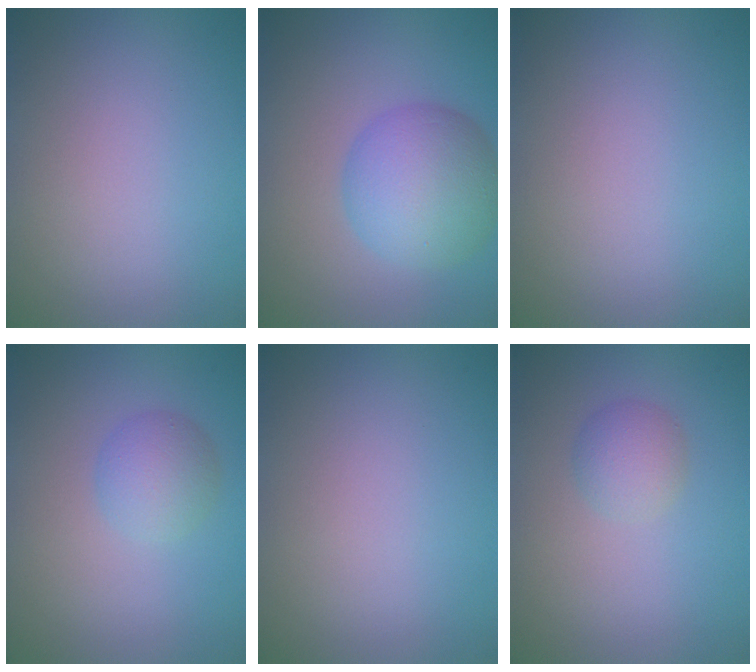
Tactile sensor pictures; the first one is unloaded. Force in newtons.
{"total": 6.9, "press": 6.9, "slide": 0.2}
{"total": 0.0}
{"total": 2.6, "press": 2.6, "slide": 0.1}
{"total": 0.0}
{"total": 2.0, "press": 2.0, "slide": 0.0}